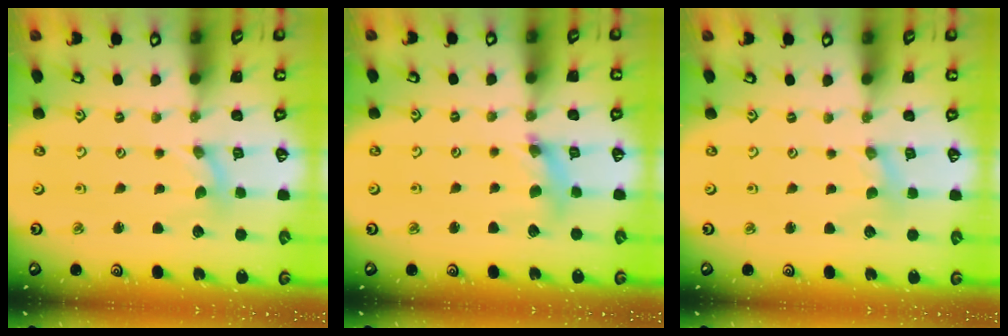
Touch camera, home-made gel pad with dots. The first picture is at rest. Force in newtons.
{"total": 6.9, "press": 6.8, "slide": 0.8}
{"total": 0.6, "press": 0.5, "slide": 0.1}